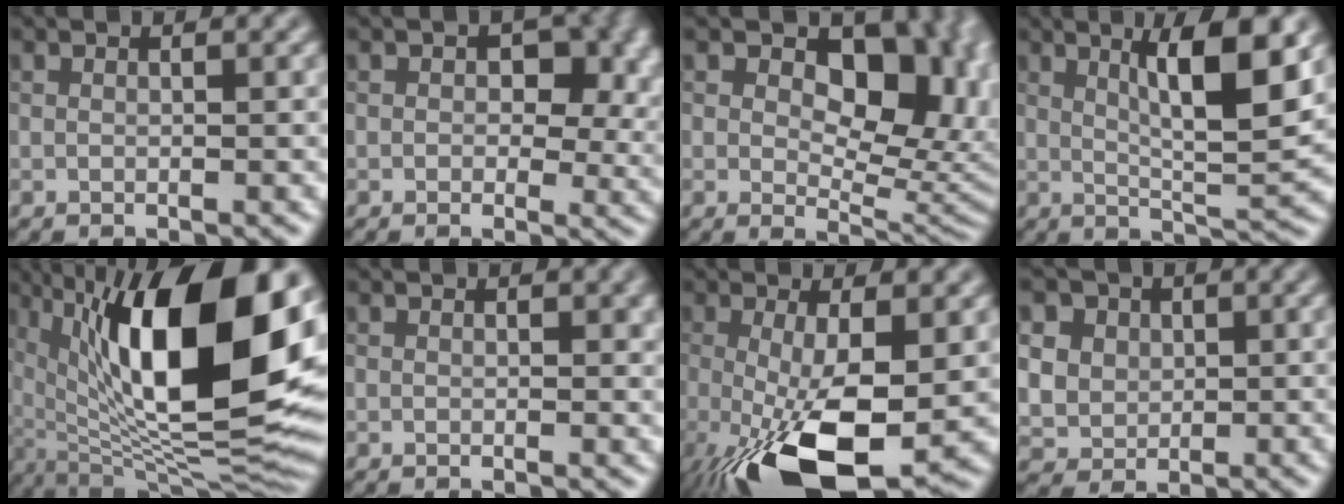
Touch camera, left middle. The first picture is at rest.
{"total": 6.9, "force": [1.3, 4.5, 5.1], "torque": [-0.072, -0.003, 0.037]}
{"total": 10.4, "force": [2.9, 6.7, 7.4], "torque": [-0.086, -0.006, 0.061]}
{"total": 7.2, "force": [2.2, 1.4, 6.7], "torque": [-0.106, -0.006, 0.054]}
{"total": 16.5, "force": [4.1, 6.7, 14.5], "torque": [-0.229, 0.007, 0.080]}
{"total": 0.9, "force": [0.3, 0.3, 0.8], "torque": [-0.004, 0.001, 0.014]}
{"total": 11.5, "force": [-4.1, 3.5, 10.2], "torque": [-0.197, -0.026, -0.051]}
{"total": 8.5, "force": [3.4, 6.9, 3.6], "torque": [-0.094, 0.032, 0.056]}